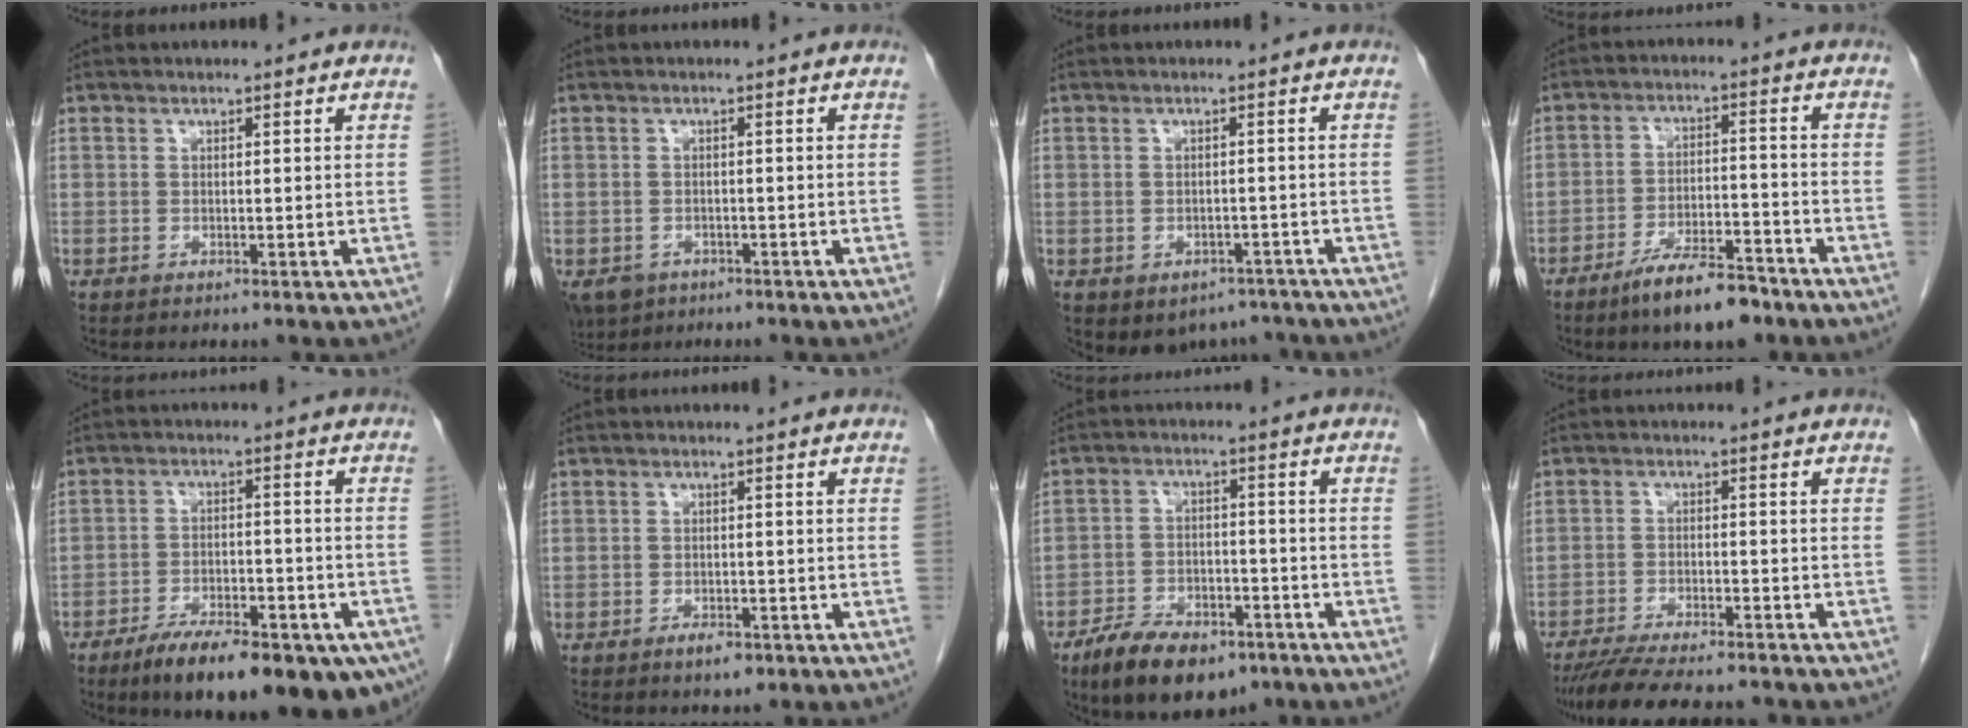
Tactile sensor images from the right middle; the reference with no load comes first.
{"total": 5.3, "force": [-3.3, 3.8, 1.5], "torque": [-0.029, 0.000, -0.050]}
{"total": 5.8, "force": [-4.4, 3.7, 1.1], "torque": [-0.004, 0.014, -0.053]}
{"total": 8.8, "force": [-6.7, 1.6, 5.4], "torque": [-0.095, -0.007, -0.115]}
{"total": 18.8, "force": [-12.5, 5.5, 13.0], "torque": [-0.141, -0.001, -0.181]}
{"total": 2.1, "force": [-1.4, 0.7, 1.4], "torque": [-0.024, 0.000, -0.016]}
{"total": 11.2, "force": [-8.0, 4.6, 6.4], "torque": [-0.109, -0.008, -0.133]}
{"total": 12.3, "force": [-10.9, 1.4, 5.4], "torque": [-0.083, -0.011, -0.162]}